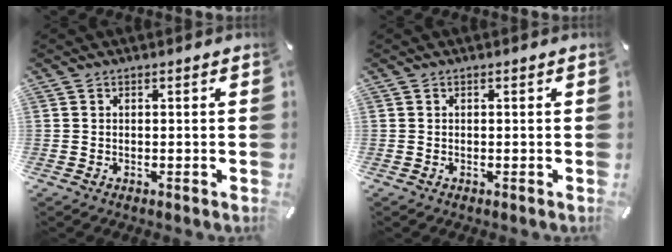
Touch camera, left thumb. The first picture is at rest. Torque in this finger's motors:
{"motor_torque": [0.00, 0.00, 0.00, 0.00, 0.00]}